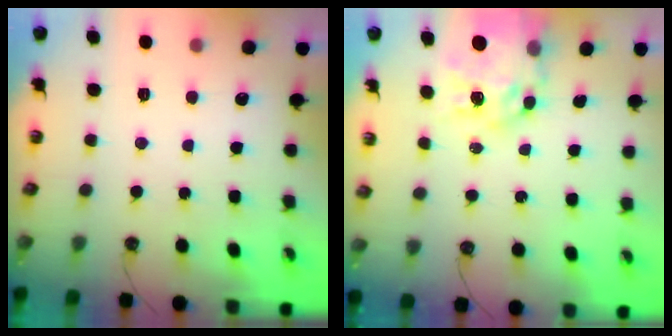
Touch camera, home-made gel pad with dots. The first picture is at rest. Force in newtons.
{"total": 14.5, "press": 14.4, "slide": 1.6}